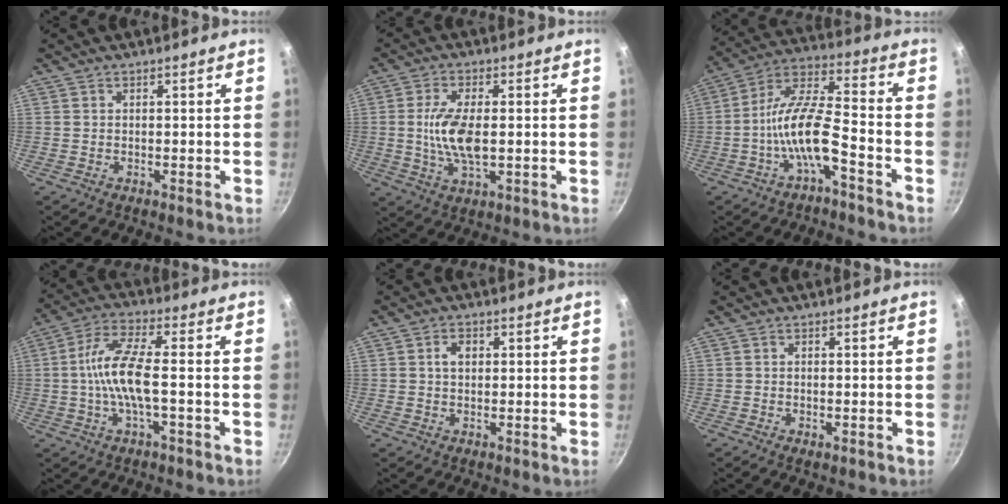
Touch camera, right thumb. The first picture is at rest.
{"total": 9.3, "force": [0.1, 4.0, 8.4], "torque": [-0.165, -0.005, 0.001]}
{"total": 12.4, "force": [-5.3, 3.9, 10.5], "torque": [-0.202, 0.048, -0.103]}
{"total": 10.2, "force": [-1.3, 3.0, 9.7], "torque": [-0.199, 0.024, -0.037]}
{"total": 2.9, "force": [0.7, 2.0, 2.0], "torque": [-0.022, 0.003, 0.011]}
{"total": 1.2, "force": [-0.4, 0.5, 1.0], "torque": [-0.015, -0.001, -0.006]}